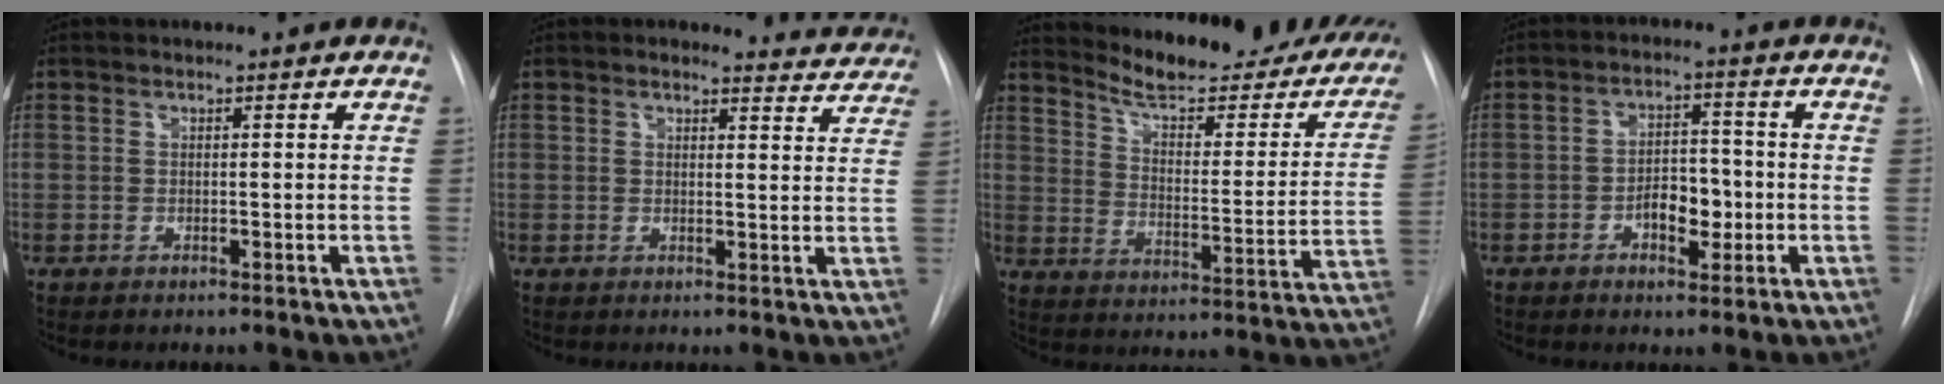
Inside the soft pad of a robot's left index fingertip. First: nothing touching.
{"total": 5.3, "force": [4.9, 1.7, 0.8], "torque": [0.011, -0.011, 0.029]}
{"total": 24.1, "force": [21.1, 5.3, 10.2], "torque": [-0.130, -0.074, 0.257]}
{"total": 5.6, "force": [-2.1, 2.9, 4.3], "torque": [-0.067, 0.007, -0.030]}